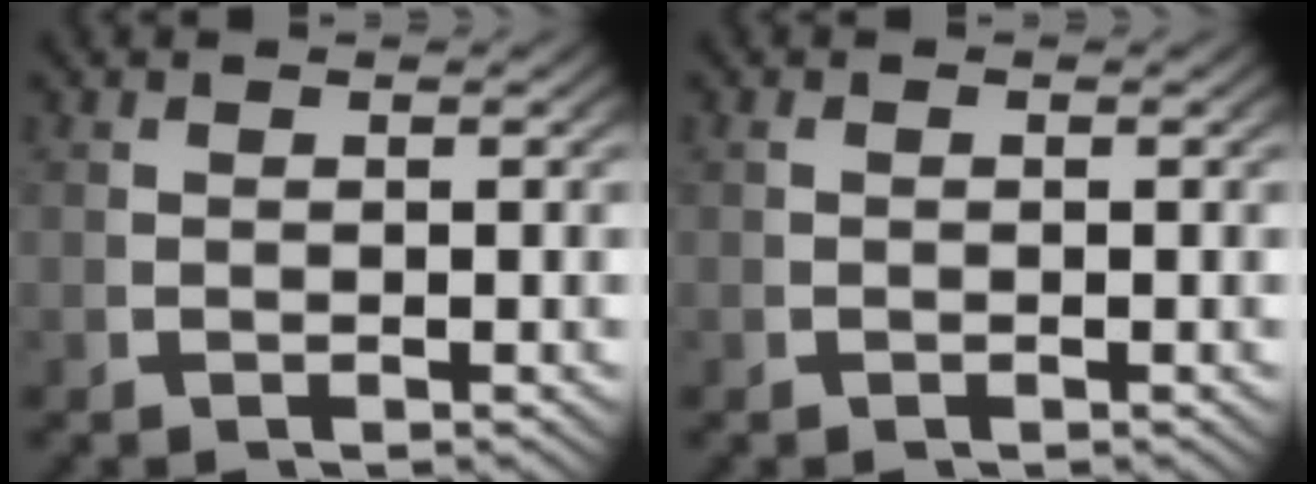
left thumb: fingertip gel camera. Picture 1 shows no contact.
{"total": 0.0}